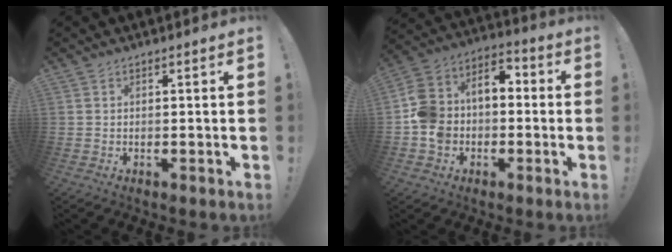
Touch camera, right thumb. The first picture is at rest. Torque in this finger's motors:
{"motor_torque": [1.33, 1.19, 1.29, -0.20, 0.11]}